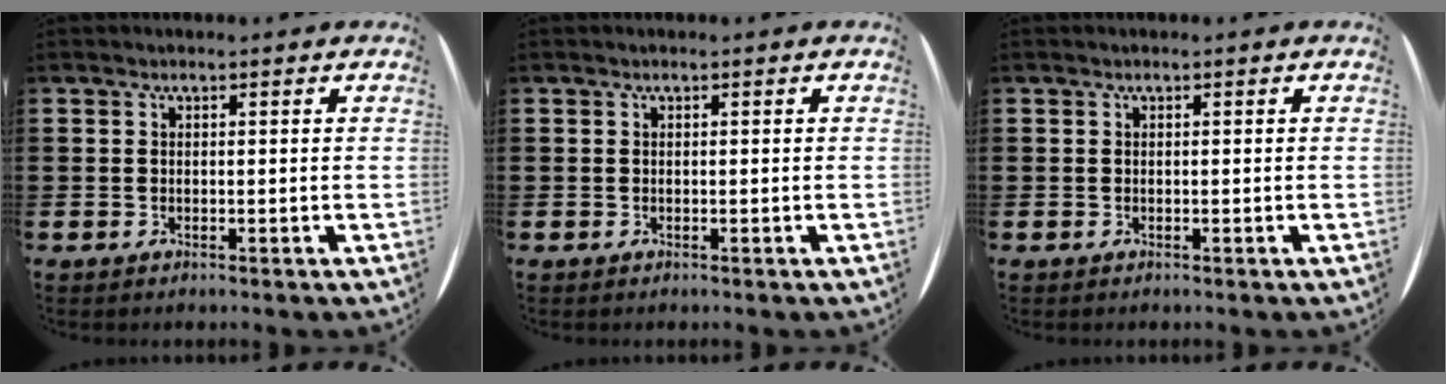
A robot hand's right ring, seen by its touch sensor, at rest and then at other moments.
{"total": 0.0}
{"total": 0.0}